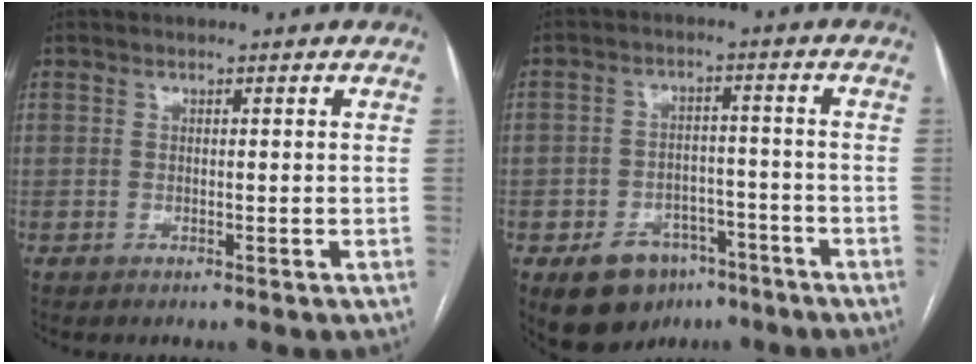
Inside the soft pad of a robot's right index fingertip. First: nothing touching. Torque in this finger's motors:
{"motor_torque": [-0.48, 0.00, -0.78, -0.21]}